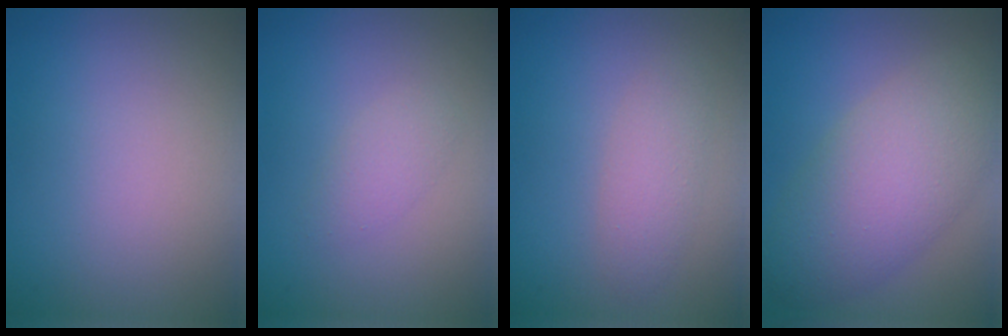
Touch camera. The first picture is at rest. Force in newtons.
{"total": 1.6, "press": 1.6, "slide": 0.1}
{"total": 2.2, "press": 2.2, "slide": 0.1}
{"total": 7.9, "press": 7.9, "slide": 0.5}